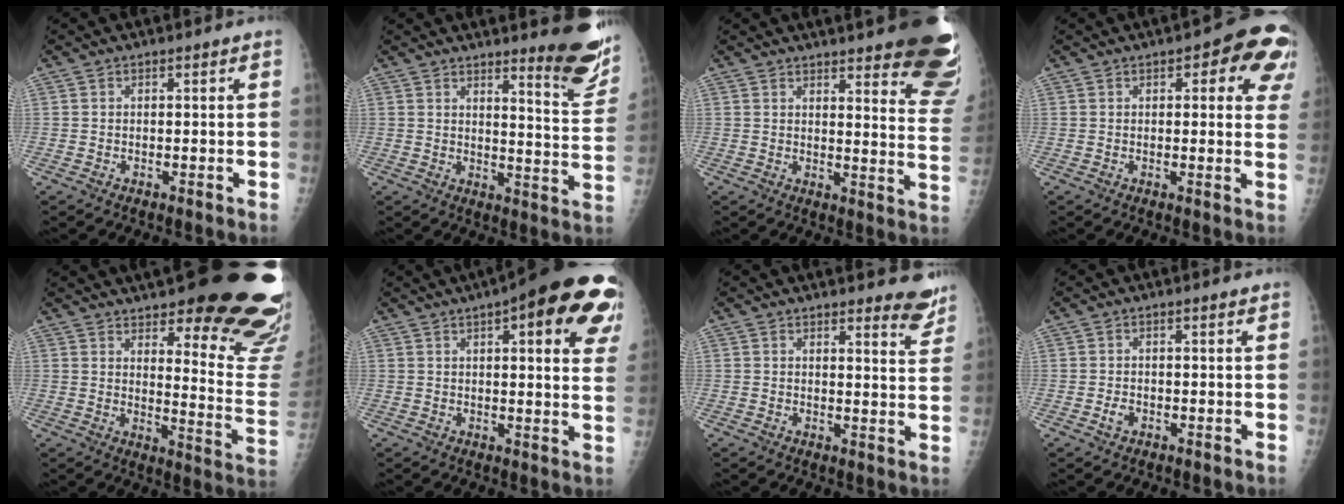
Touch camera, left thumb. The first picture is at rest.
{"total": 12.6, "force": [9.6, 2.3, 7.9], "torque": [-0.069, -0.082, 0.116]}
{"total": 22.0, "force": [16.3, 4.8, 14.0], "torque": [-0.137, -0.101, 0.181]}
{"total": 11.4, "force": [4.8, 4.6, 9.3], "torque": [-0.058, -0.007, 0.044]}
{"total": 27.0, "force": [20.2, 6.4, 16.7], "torque": [-0.175, -0.133, 0.248]}
{"total": 21.4, "force": [9.8, 6.2, 18.0], "torque": [-0.202, -0.005, 0.112]}
{"total": 5.6, "force": [5.2, 1.3, 1.8], "torque": [0.000, -0.041, 0.048]}
{"total": 1.4, "force": [-0.5, 1.0, 0.9], "torque": [-0.015, 0.002, -0.008]}